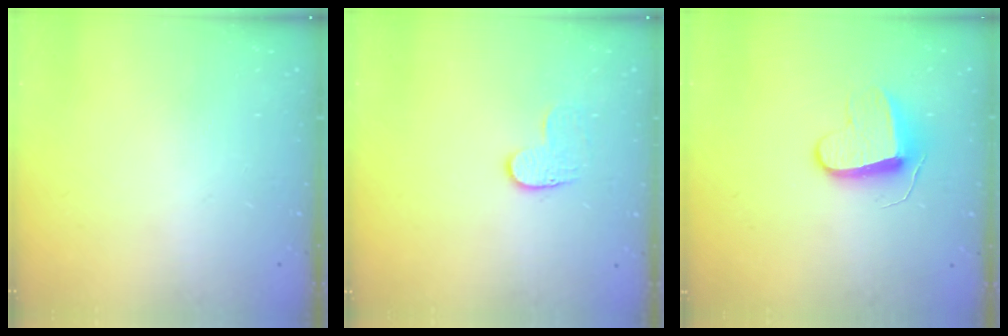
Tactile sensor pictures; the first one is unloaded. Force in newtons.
{"total": 5.1, "press": 5.1, "slide": 0.5}
{"total": 9.3, "press": 9.3, "slide": 0.5}